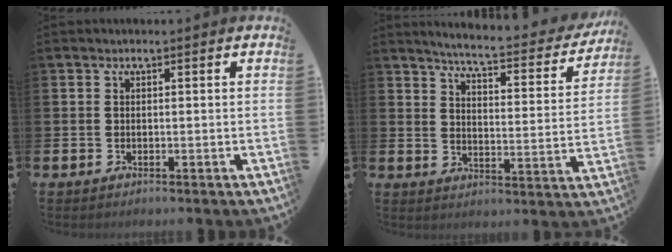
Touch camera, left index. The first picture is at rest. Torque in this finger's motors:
{"motor_torque": [0.08, -0.68, 0.59, 0.12]}